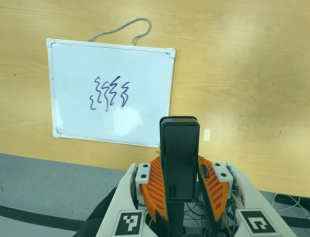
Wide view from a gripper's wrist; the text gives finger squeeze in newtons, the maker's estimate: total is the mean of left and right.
{"total": 5.2, "left": 3.7, "right": 6.8}